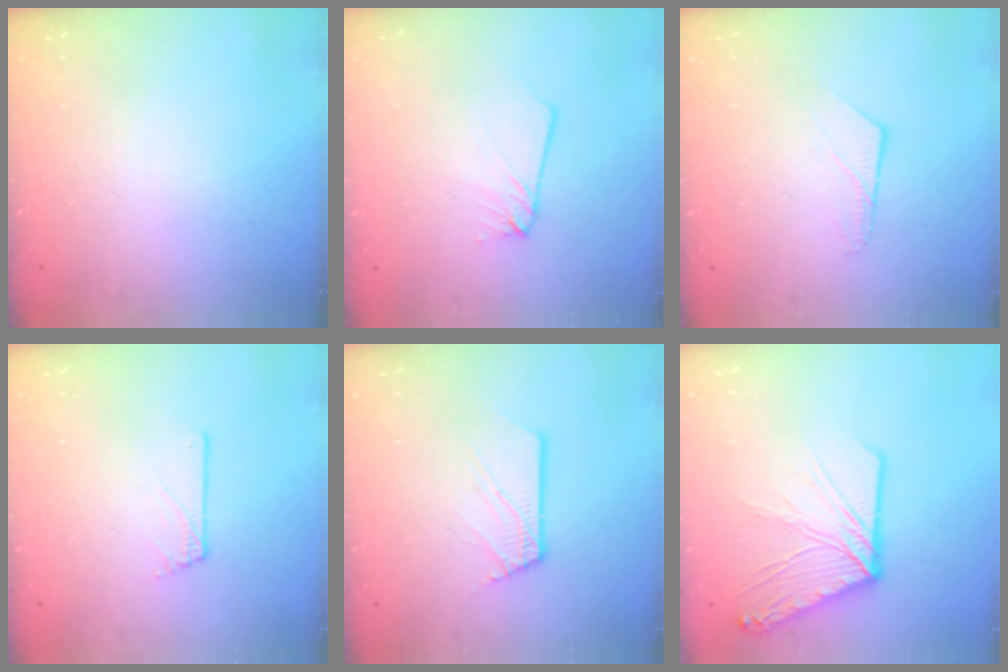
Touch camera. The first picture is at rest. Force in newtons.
{"total": 3.0, "press": 3.0, "slide": 0.3}
{"total": 6.6, "press": 6.5, "slide": 0.5}
{"total": 0.6, "press": 0.6, "slide": 0.1}
{"total": 2.5, "press": 2.5, "slide": 0.3}
{"total": 12.8, "press": 12.7, "slide": 1.4}